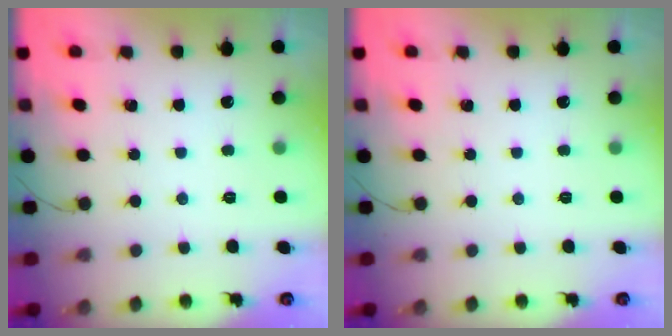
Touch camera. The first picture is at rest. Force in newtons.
{"total": 0.0}